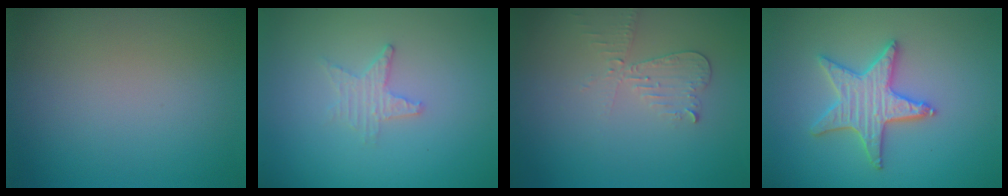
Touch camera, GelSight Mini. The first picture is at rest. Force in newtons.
{"total": 1.7, "press": 1.6, "slide": 0.4}
{"total": 2.2, "press": 2.2, "slide": 0.2}
{"total": 3.8, "press": 3.7, "slide": 0.7}